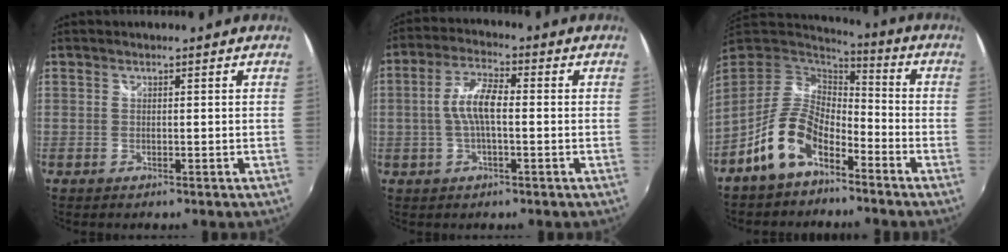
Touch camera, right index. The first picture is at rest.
{"total": 6.9, "force": [-0.5, 2.2, 6.5], "torque": [-0.131, 0.012, -0.012]}
{"total": 11.9, "force": [-6.9, 6.0, 7.6], "torque": [-0.159, 0.008, -0.131]}